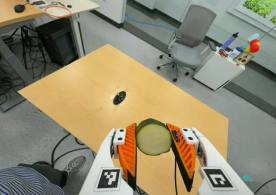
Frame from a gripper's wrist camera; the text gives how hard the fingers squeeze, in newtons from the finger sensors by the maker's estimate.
{"total": 11.6, "left": 11.3, "right": 11.9}